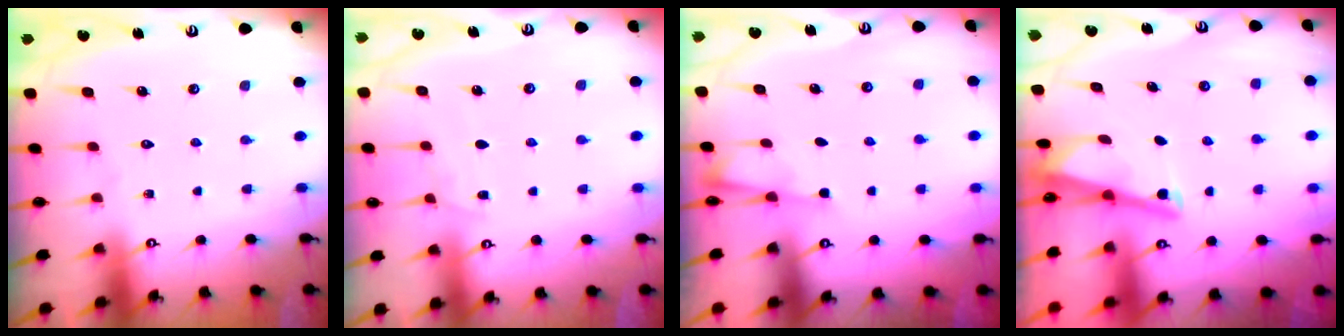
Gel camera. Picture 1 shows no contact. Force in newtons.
{"total": 4.1, "press": 4.1, "slide": 0.6}
{"total": 2.3, "press": 2.2, "slide": 0.4}
{"total": 3.0, "press": 3.0, "slide": 0.3}